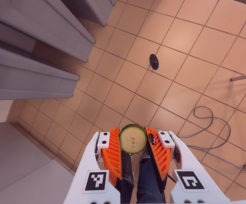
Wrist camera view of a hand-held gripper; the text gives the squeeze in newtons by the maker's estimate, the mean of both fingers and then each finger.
{"total": 8.2, "left": 7.6, "right": 8.8}